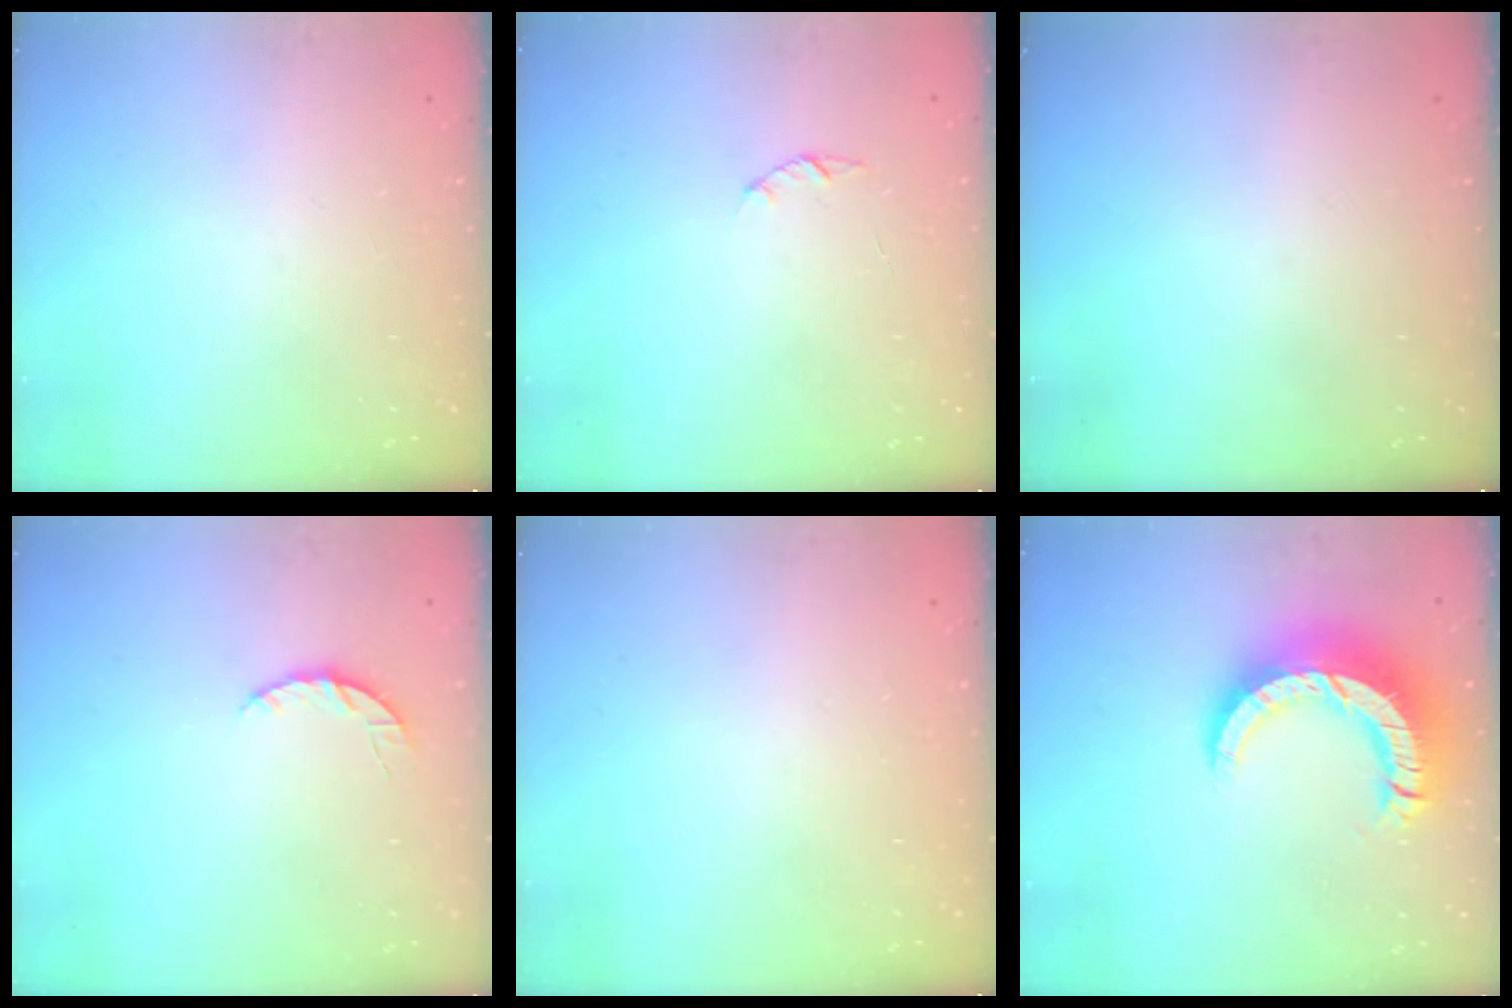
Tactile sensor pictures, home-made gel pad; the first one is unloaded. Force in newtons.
{"total": 1.4, "press": 1.4, "slide": 0.3}
{"total": 0.0}
{"total": 3.6, "press": 3.5, "slide": 0.4}
{"total": 2.7, "press": 2.7, "slide": 0.2}
{"total": 14.4, "press": 14.3, "slide": 1.7}